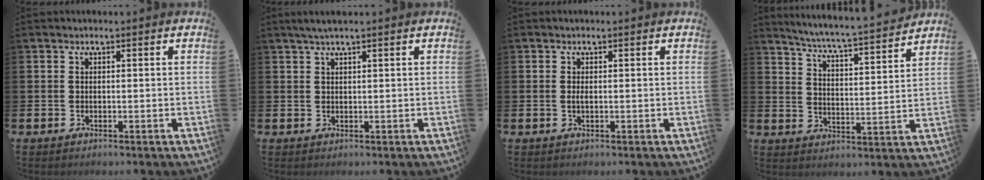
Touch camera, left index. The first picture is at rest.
{"total": 1.8, "force": [1.3, 0.0, 1.3], "torque": [-0.026, 0.004, 0.024]}
{"total": 0.7, "force": [0.0, 0.2, 0.7], "torque": [-0.010, 0.000, -0.002]}
{"total": 5.9, "force": [5.7, -0.5, 1.5], "torque": [-0.054, -0.050, 0.094]}